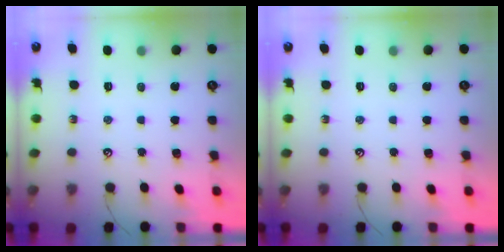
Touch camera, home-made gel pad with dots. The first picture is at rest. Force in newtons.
{"total": 0.0}